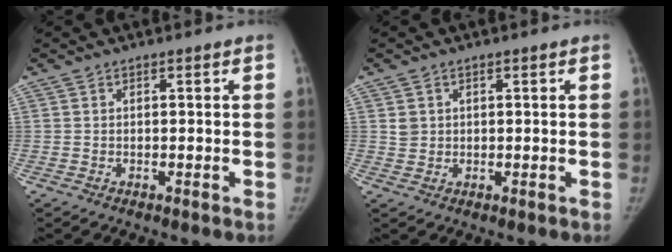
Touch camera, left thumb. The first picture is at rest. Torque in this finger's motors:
{"motor_torque": [0.43, 0.33, 0.46, -0.58, 0.04]}